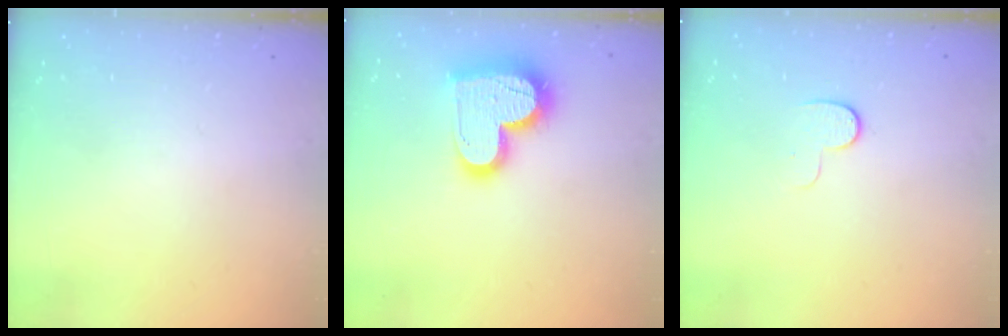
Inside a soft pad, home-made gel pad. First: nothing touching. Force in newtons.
{"total": 17.7, "press": 17.6, "slide": 1.7}
{"total": 4.9, "press": 4.8, "slide": 1.2}